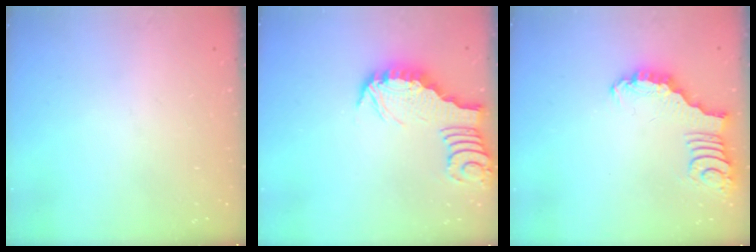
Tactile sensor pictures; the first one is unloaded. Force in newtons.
{"total": 2.9, "press": 2.9, "slide": 0.3}
{"total": 2.8, "press": 2.8, "slide": 0.3}